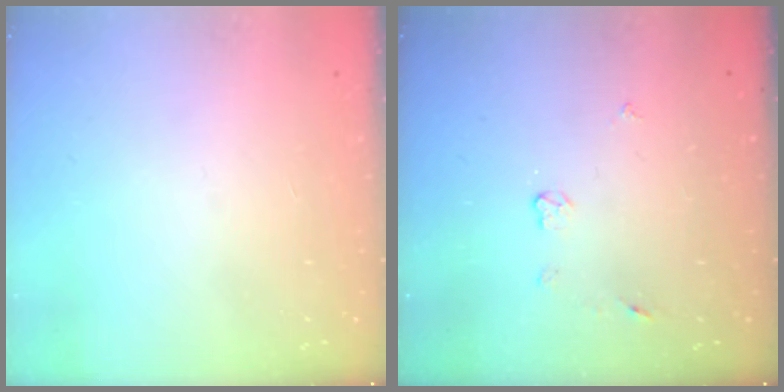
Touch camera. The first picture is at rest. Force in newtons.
{"total": 4.3, "press": 4.3, "slide": 0.5}